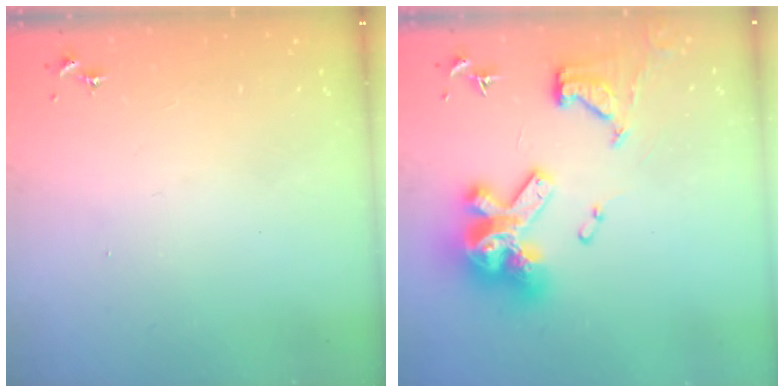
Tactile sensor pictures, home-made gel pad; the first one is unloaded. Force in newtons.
{"total": 22.8, "press": 22.7, "slide": 2.7}